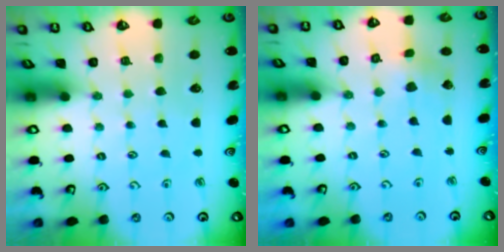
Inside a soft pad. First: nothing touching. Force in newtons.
{"total": 2.2, "press": 2.2, "slide": 0.2}